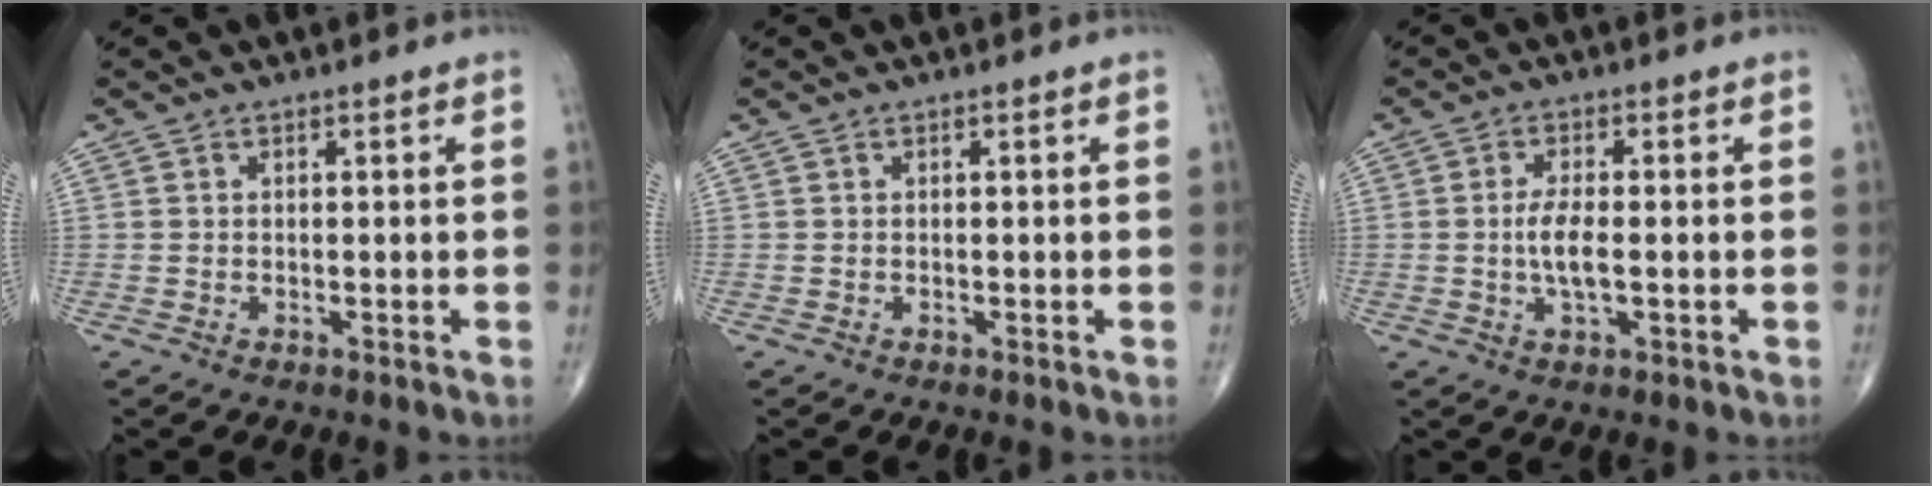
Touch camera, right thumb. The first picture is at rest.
{"total": 0.0}
{"total": 4.9, "force": [-0.5, 1.7, 4.5], "torque": [-0.096, -0.002, -0.012]}